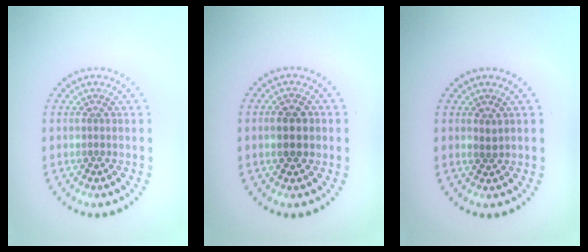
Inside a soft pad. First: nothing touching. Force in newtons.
{"total": 2.5, "press": 2.5, "slide": 0.1}
{"total": 0.7, "press": 0.7, "slide": 0.2}